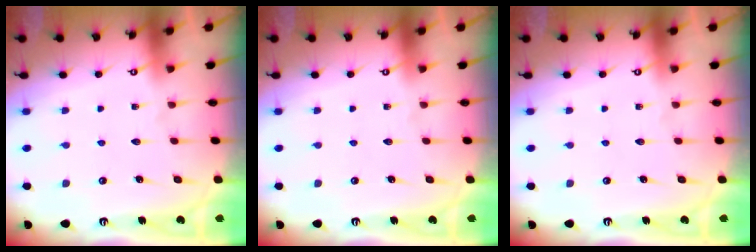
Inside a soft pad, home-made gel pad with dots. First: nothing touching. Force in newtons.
{"total": 0.0}
{"total": 0.0}